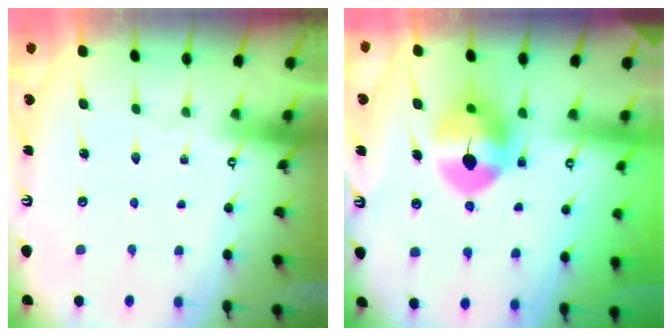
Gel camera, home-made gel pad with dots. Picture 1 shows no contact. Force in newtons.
{"total": 9.8, "press": 9.7, "slide": 1.3}